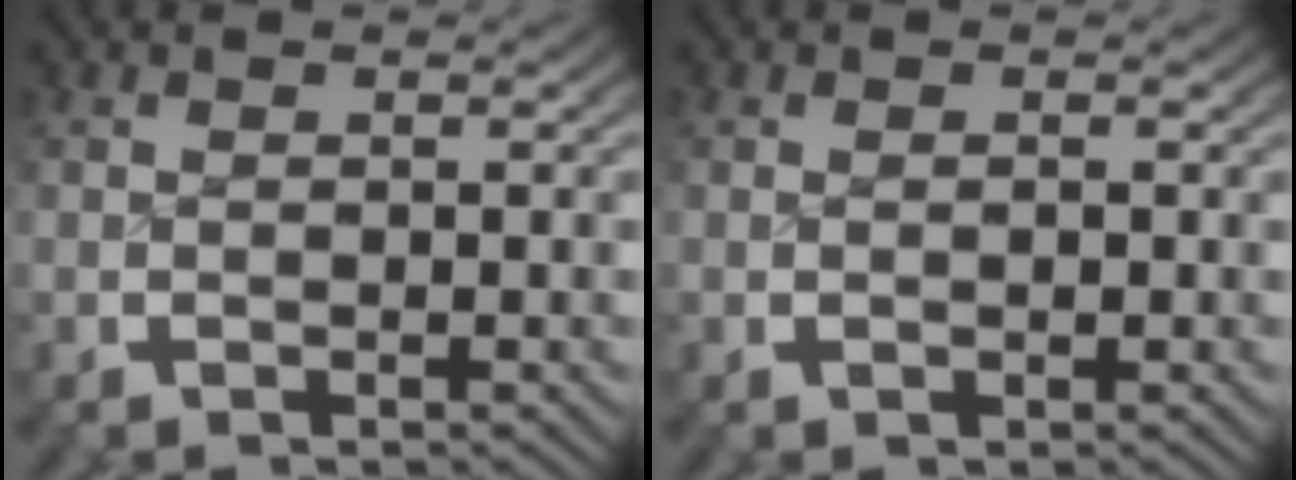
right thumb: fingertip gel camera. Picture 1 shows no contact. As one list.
[{"total": 0.6, "force": [-0.1, 0.4, 0.5], "torque": [-0.011, -0.005, -0.002]}]